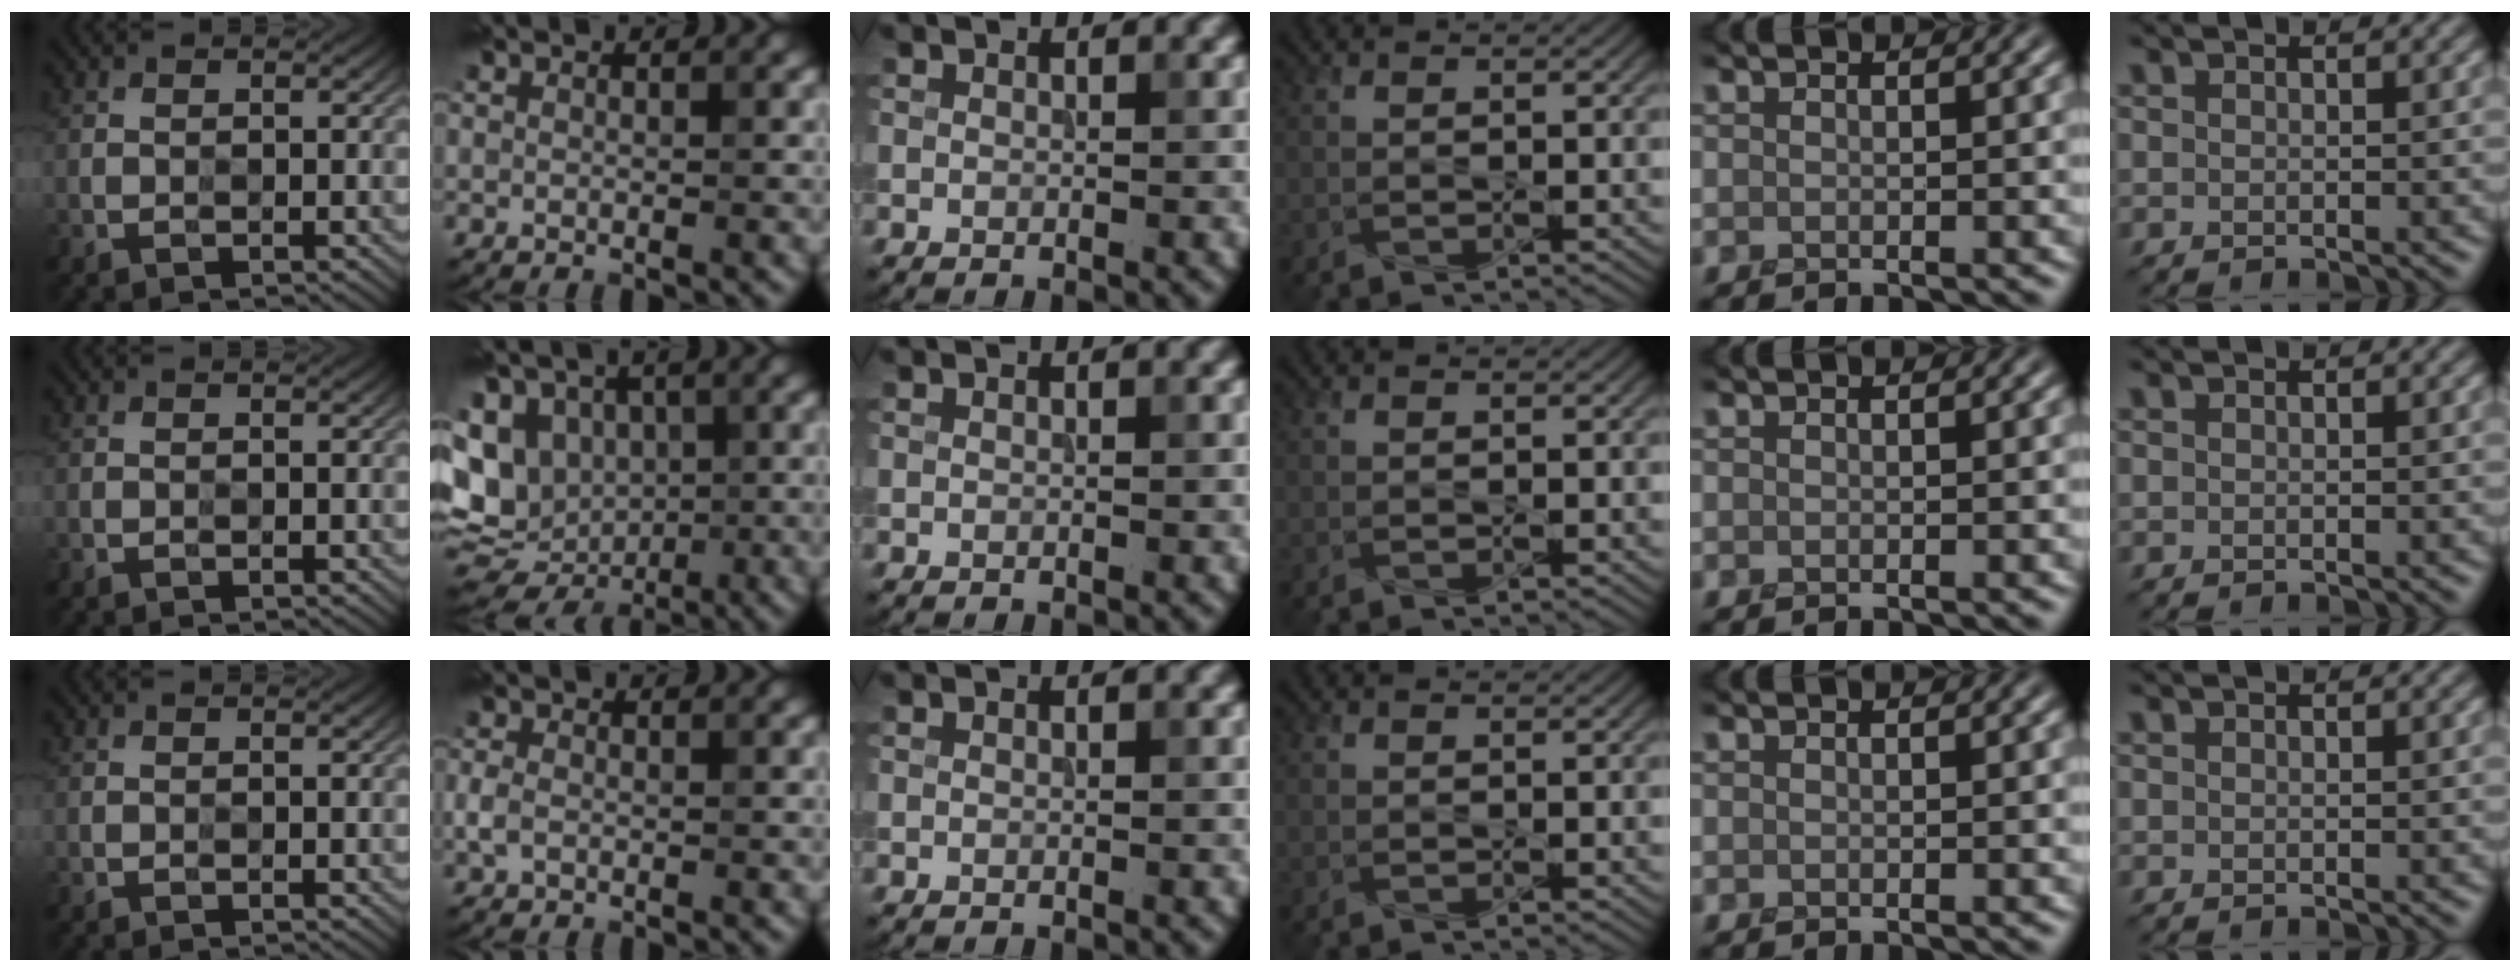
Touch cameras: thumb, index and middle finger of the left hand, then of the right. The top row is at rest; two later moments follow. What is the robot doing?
{"motion": "press", "object": "toy piano key"}